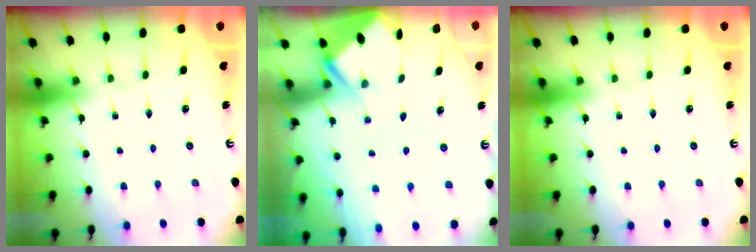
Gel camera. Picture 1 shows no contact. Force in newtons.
{"total": 2.9, "press": 2.9, "slide": 0.4}
{"total": 0.0}